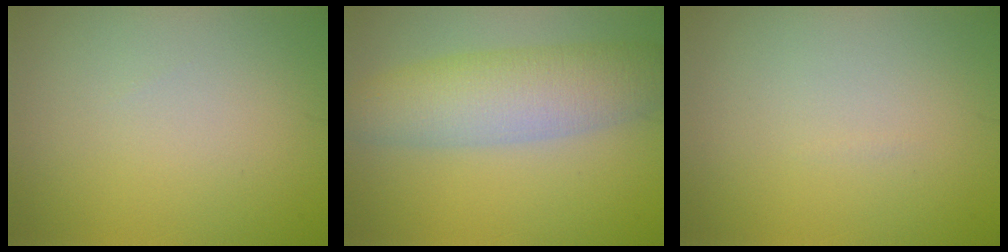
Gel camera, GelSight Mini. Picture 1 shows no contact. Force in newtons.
{"total": 6.7, "press": 6.7, "slide": 0.2}
{"total": 0.0}